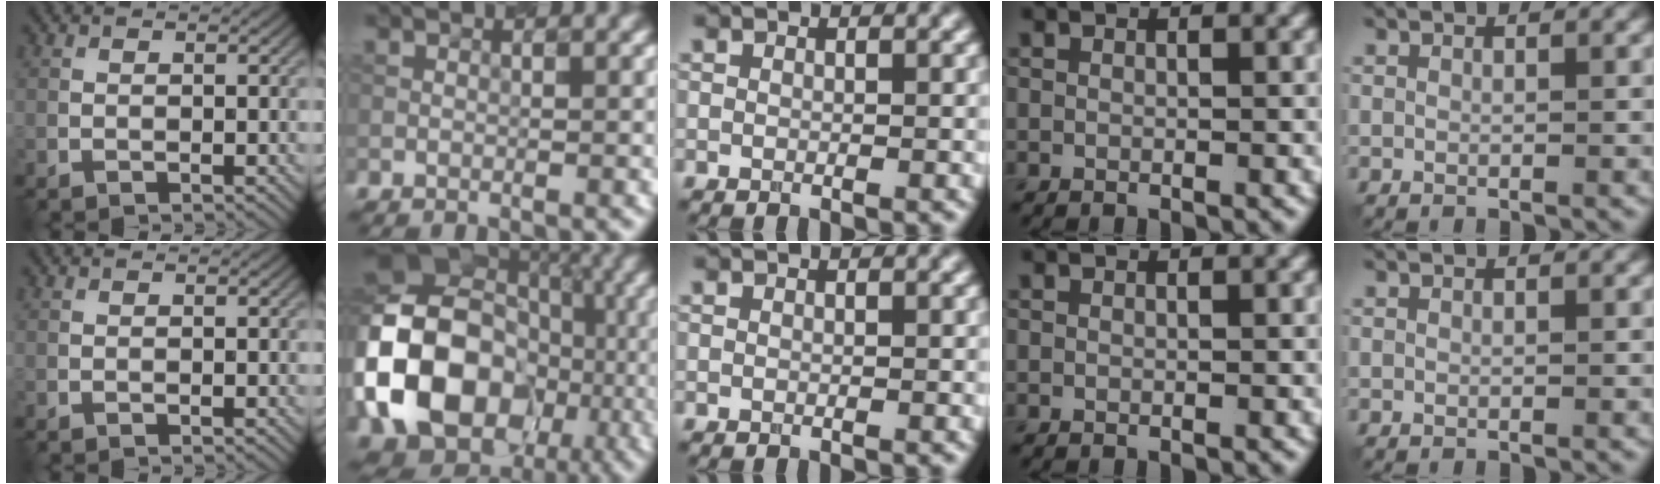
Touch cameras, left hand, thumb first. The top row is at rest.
{"index": {"total": 18.7, "force": [-3.9, 14.8, 10.8], "torque": [-0.214, 0.007, -0.072]}}